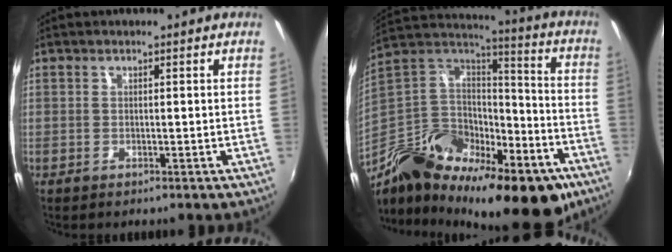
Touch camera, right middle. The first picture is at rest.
{"total": 32.5, "force": [-19.1, 15.4, 21.3], "torque": [-0.373, -0.012, -0.285]}